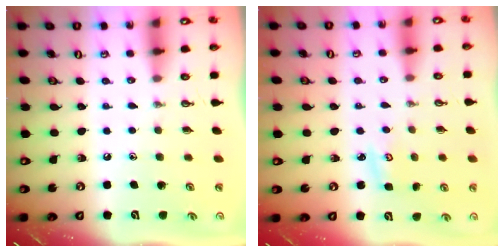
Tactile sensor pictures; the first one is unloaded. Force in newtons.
{"total": 2.9, "press": 2.9, "slide": 0.2}